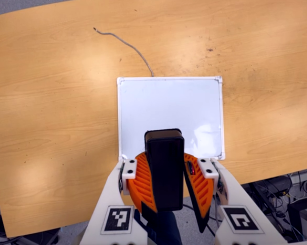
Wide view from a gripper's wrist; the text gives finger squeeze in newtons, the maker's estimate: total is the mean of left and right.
{"total": 11.5, "left": 11.0, "right": 12.0}